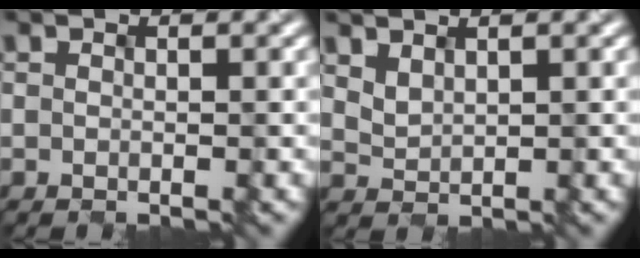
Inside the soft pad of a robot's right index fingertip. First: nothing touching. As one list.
[{"total": 1.4, "force": [1.0, 0.7, 0.6], "torque": [-0.016, -0.001, 0.027]}]